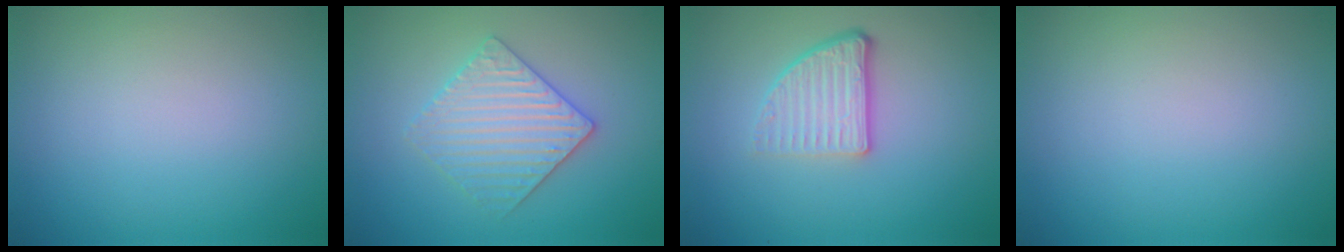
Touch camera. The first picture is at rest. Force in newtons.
{"total": 3.4, "press": 3.4, "slide": 0.7}
{"total": 3.9, "press": 2.5, "slide": 2.9}
{"total": 0.0}